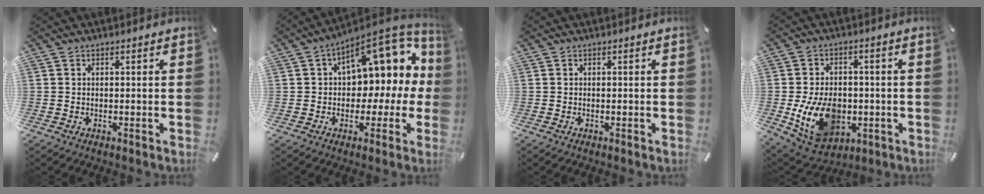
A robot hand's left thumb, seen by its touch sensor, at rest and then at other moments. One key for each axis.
{"total": 14.5, "fx": 6.4, "fy": 8.7, "fz": 9.7, "tx": -0.126, "ty": -0.049, "tz": 0.111}
{"total": 0.0}
{"total": 14.8, "fx": -3.3, "fy": 10.8, "fz": 9.5, "tx": -0.181, "ty": 0.006, "tz": -0.053}